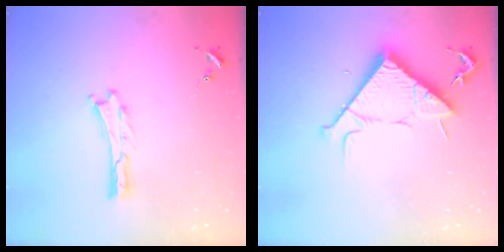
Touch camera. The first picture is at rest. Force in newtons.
{"total": 10.2, "press": 10.2, "slide": 0.3}